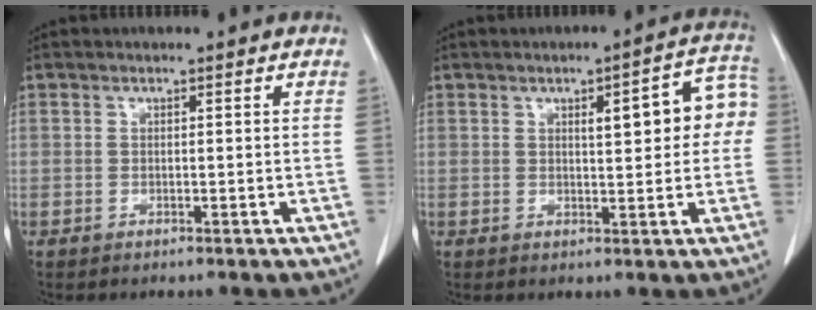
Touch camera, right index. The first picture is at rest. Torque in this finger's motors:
{"motor_torque": [0.74, 0.27, 0.21, 0.06]}